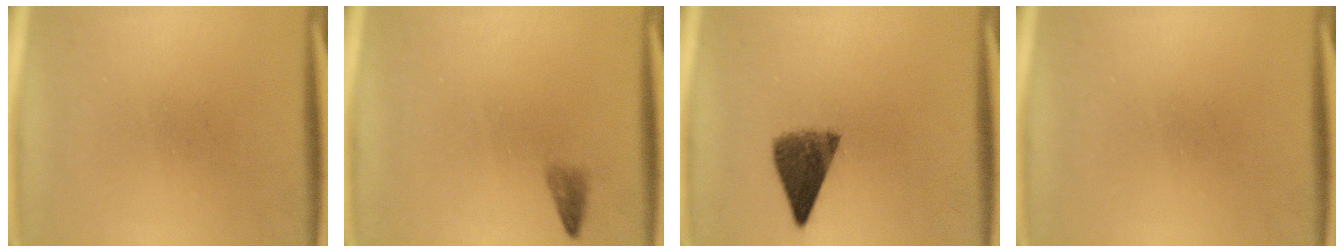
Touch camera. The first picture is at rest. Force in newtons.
{"total": 1.2}
{"total": 6.9}
{"total": 0.0}